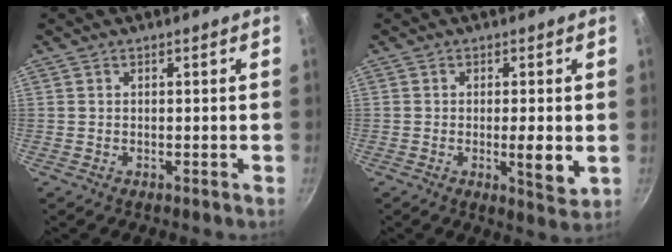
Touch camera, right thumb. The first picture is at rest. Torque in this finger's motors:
{"motor_torque": [2.79, 1.67, 1.80, -0.97, 0.62]}